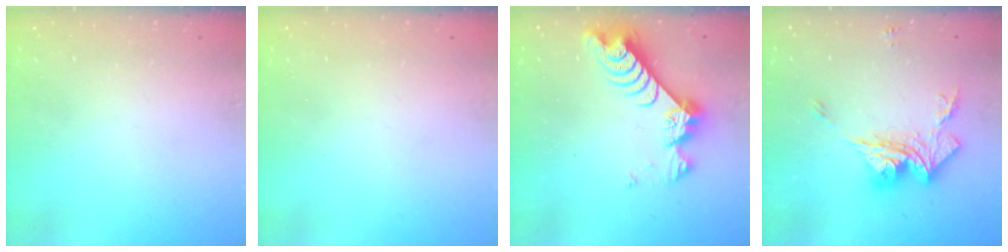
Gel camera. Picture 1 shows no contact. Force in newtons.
{"total": 0.0}
{"total": 9.2, "press": 9.1, "slide": 0.8}
{"total": 14.4, "press": 14.3, "slide": 1.7}